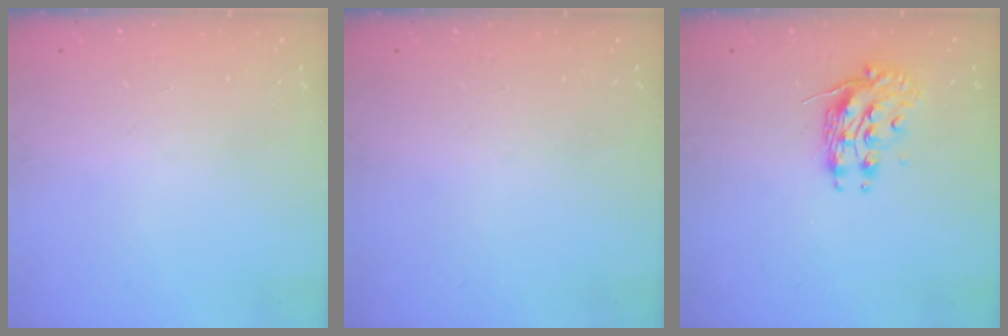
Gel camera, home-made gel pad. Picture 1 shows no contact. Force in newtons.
{"total": 0.0}
{"total": 9.8, "press": 9.7, "slide": 0.8}